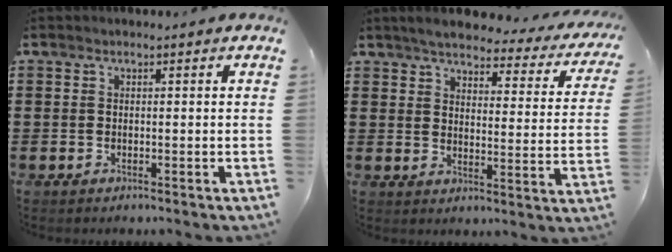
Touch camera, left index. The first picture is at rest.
{"total": 4.2, "force": [3.9, 0.4, 1.5], "torque": [-0.053, -0.024, 0.062]}